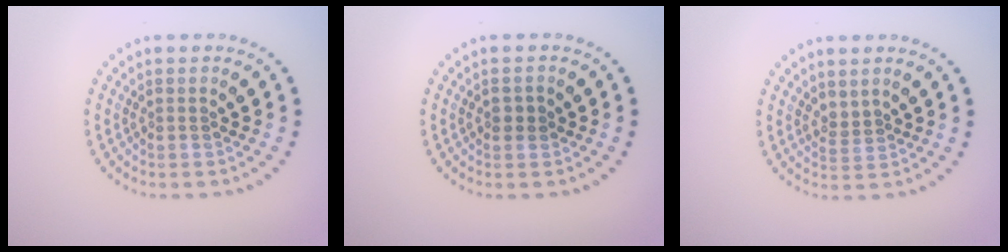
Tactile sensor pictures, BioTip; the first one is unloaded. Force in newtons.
{"total": 1.3, "press": 1.3, "slide": 0.1}
{"total": 1.0, "press": 0.8, "slide": 0.7}